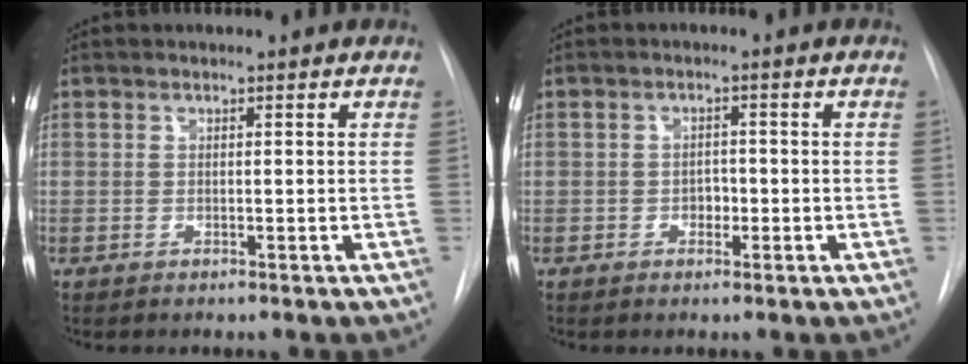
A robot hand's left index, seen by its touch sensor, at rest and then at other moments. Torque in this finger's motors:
{"motor_torque": [0.10, 0.02, 0.02, 0.00]}